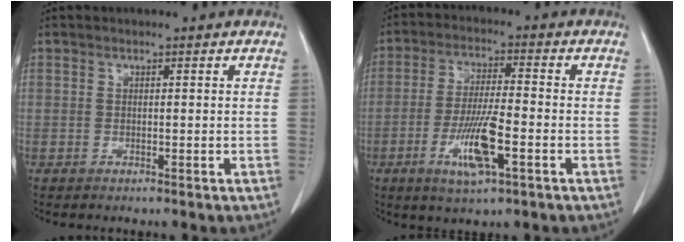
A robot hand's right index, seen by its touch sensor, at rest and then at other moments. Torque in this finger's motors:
{"motor_torque": [1.20, -0.56, 0.56, 0.11]}